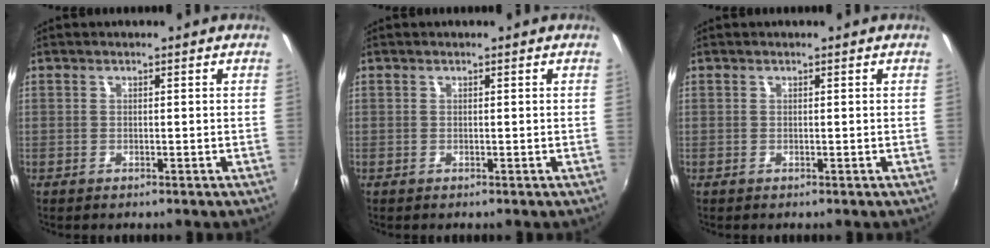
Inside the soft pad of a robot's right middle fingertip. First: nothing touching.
{"total": 0.0}
{"total": 0.0}